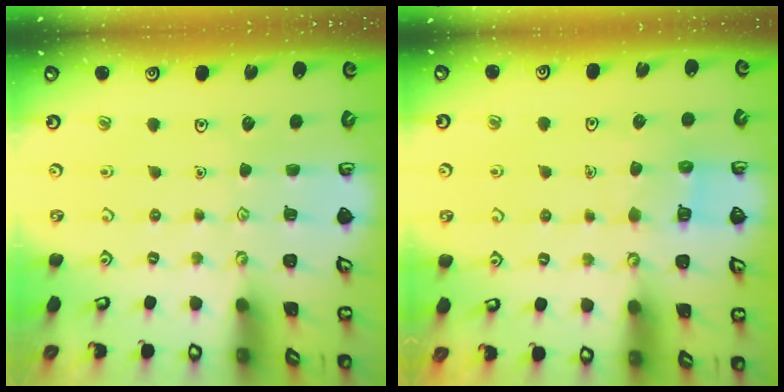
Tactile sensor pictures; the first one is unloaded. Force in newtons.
{"total": 5.5, "press": 5.5, "slide": 0.6}